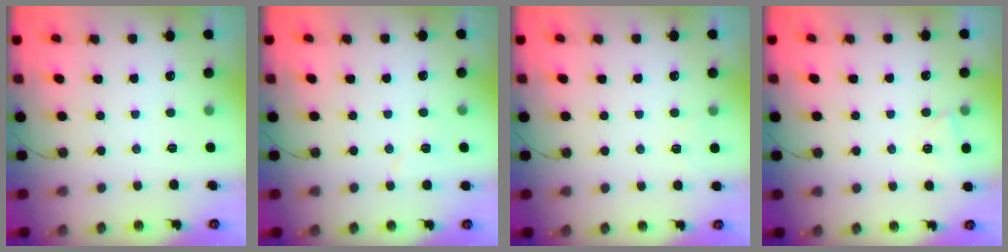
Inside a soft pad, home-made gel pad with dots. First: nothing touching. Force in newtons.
{"total": 5.3, "press": 5.1, "slide": 1.4}
{"total": 3.0, "press": 2.4, "slide": 1.8}
{"total": 3.3, "press": 3.3, "slide": 0.5}